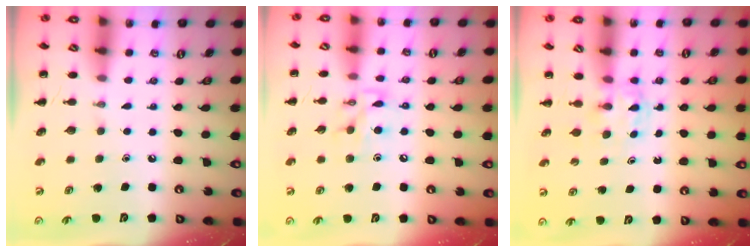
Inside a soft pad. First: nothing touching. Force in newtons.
{"total": 10.2, "press": 10.2, "slide": 0.8}
{"total": 2.6, "press": 2.4, "slide": 1.1}